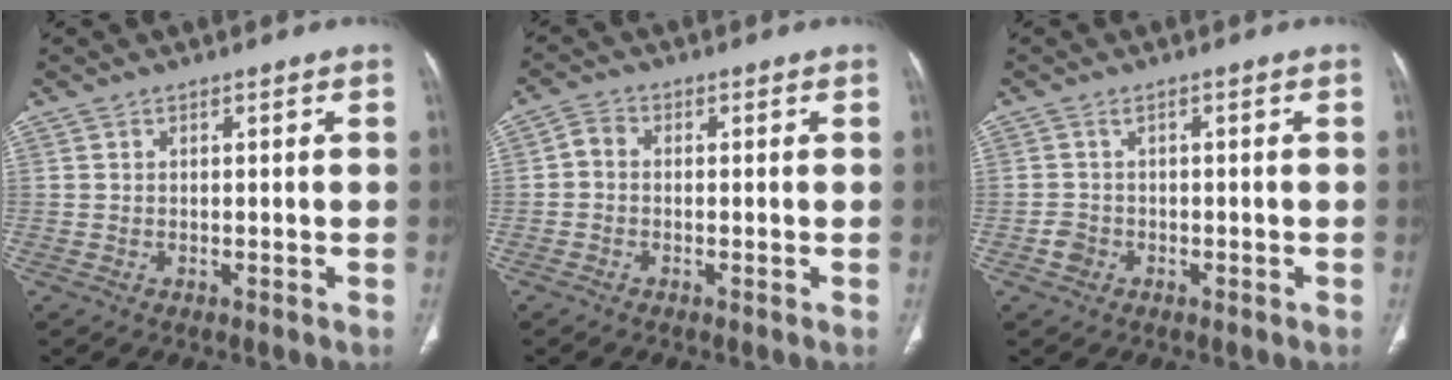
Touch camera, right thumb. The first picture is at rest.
{"total": 2.5, "force": [-0.5, 1.9, 1.6], "torque": [-0.024, 0.009, -0.019]}
{"total": 1.9, "force": [-0.9, 1.6, 0.6], "torque": [-0.004, 0.011, -0.018]}